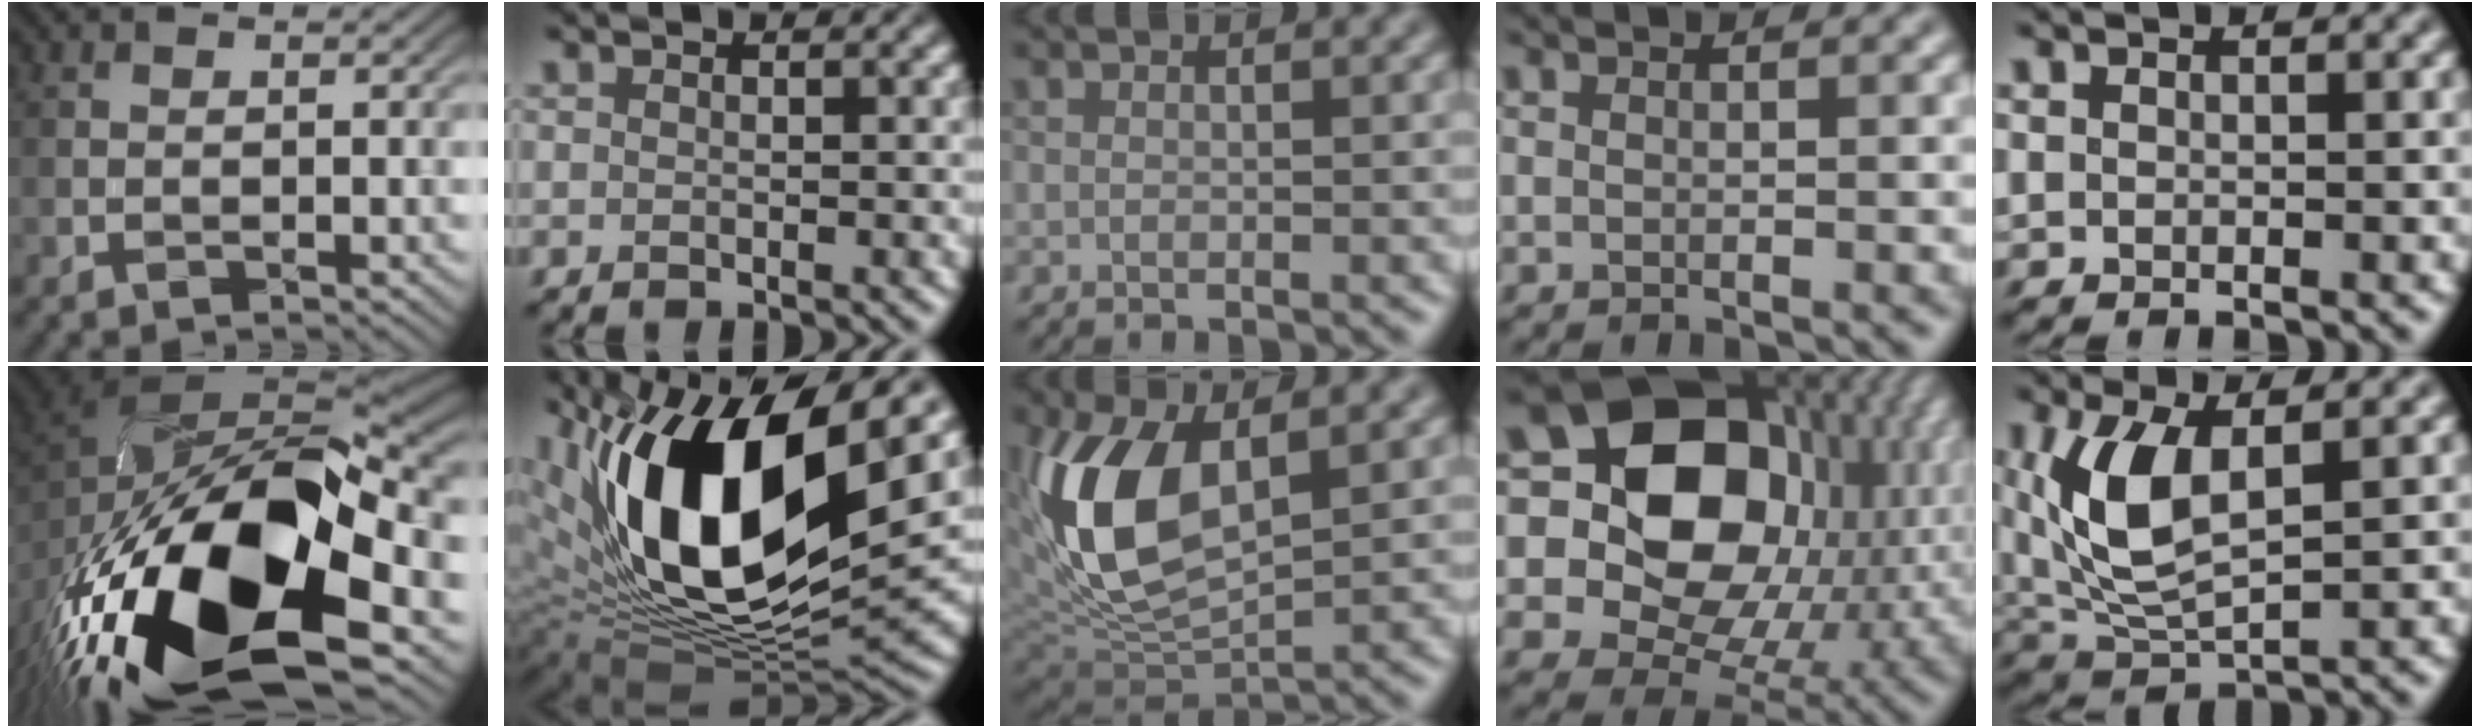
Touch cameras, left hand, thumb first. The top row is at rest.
{"thumb": {"total": 19.1, "force": [-7.1, 10.3, 14.5], "torque": [-0.310, -0.050, -0.102]}, "index": {"total": 17.7, "force": [5.3, 8.0, 14.9], "torque": [-0.271, 0.002, 0.084]}, "middle": {"total": 9.4, "force": [1.3, 4.7, 8.1], "torque": [-0.188, 0.003, 0.028]}, "ring": {"total": 18.8, "force": [3.5, 14.7, 11.1], "torque": [-0.216, 0.017, 0.083]}, "little": {"total": 6.4, "force": [0.9, 2.3, 5.9], "torque": [-0.136, 0.001, 0.013]}}